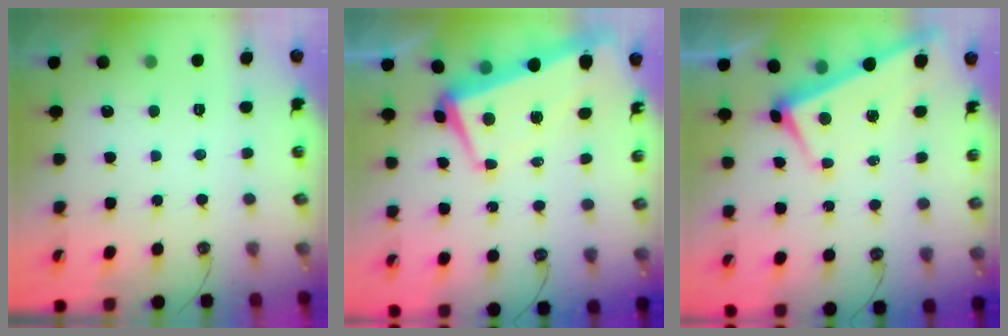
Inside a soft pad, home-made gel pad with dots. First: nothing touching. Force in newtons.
{"total": 3.4, "press": 2.7, "slide": 2.1}
{"total": 1.0, "press": 0.8, "slide": 0.5}